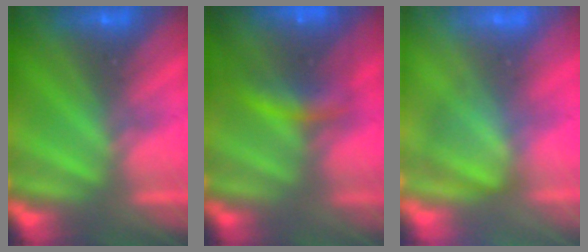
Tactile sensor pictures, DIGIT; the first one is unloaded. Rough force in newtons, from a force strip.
{"total": 7.4}
{"total": 3.5}